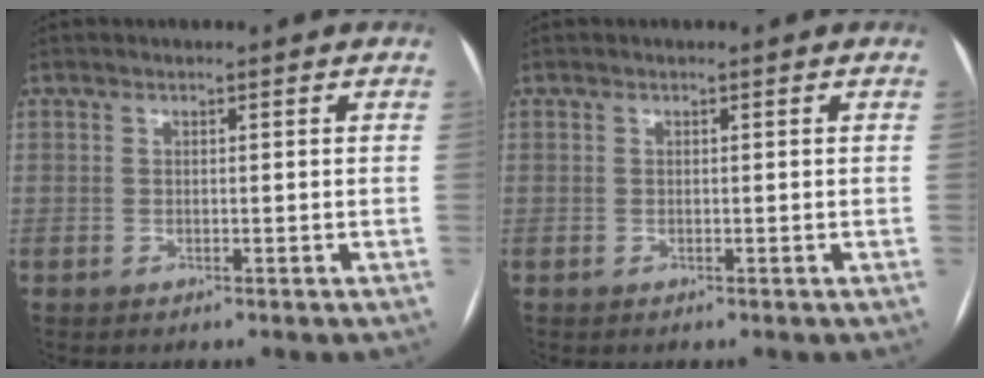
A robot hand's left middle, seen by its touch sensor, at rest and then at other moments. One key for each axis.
{"total": 0.0}